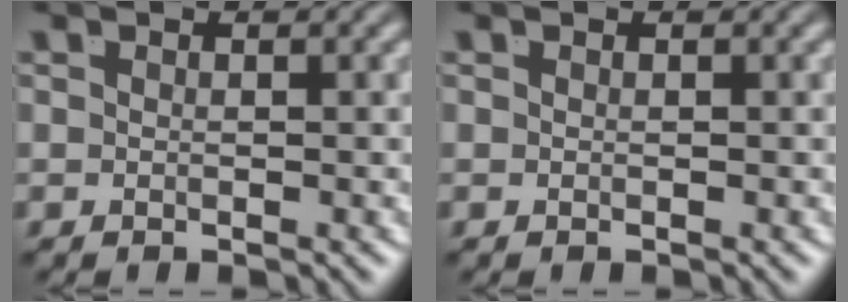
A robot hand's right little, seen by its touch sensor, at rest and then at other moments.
{"total": 1.7, "force": [-0.3, -1.6, -0.5], "torque": [0.017, -0.012, 0.007]}